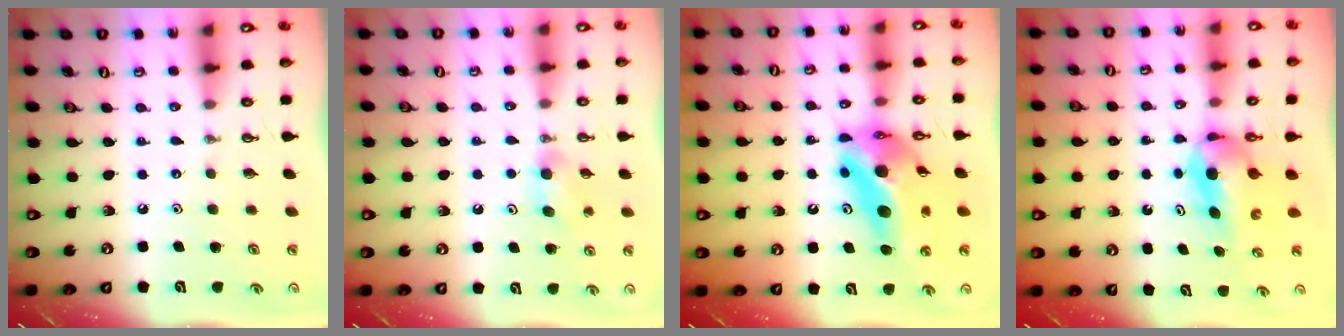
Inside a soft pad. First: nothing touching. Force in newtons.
{"total": 4.9, "press": 4.7, "slide": 1.4}
{"total": 17.4, "press": 15.7, "slide": 7.4}
{"total": 7.1, "press": 5.4, "slide": 4.6}